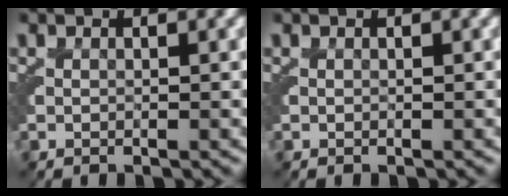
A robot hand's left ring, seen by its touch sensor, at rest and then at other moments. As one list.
[{"total": 0.0}]